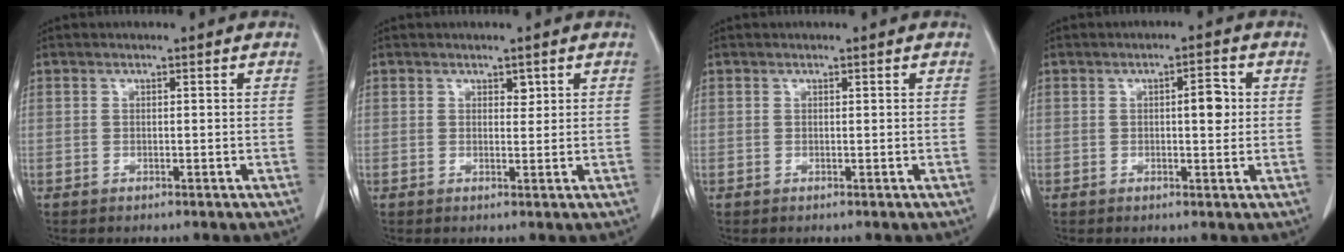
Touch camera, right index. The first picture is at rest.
{"total": 1.2, "force": [0.7, 0.7, 0.6], "torque": [-0.005, -0.004, 0.009]}
{"total": 0.0}
{"total": 3.5, "force": [0.5, 1.0, 3.3], "torque": [-0.047, 0.003, 0.005]}